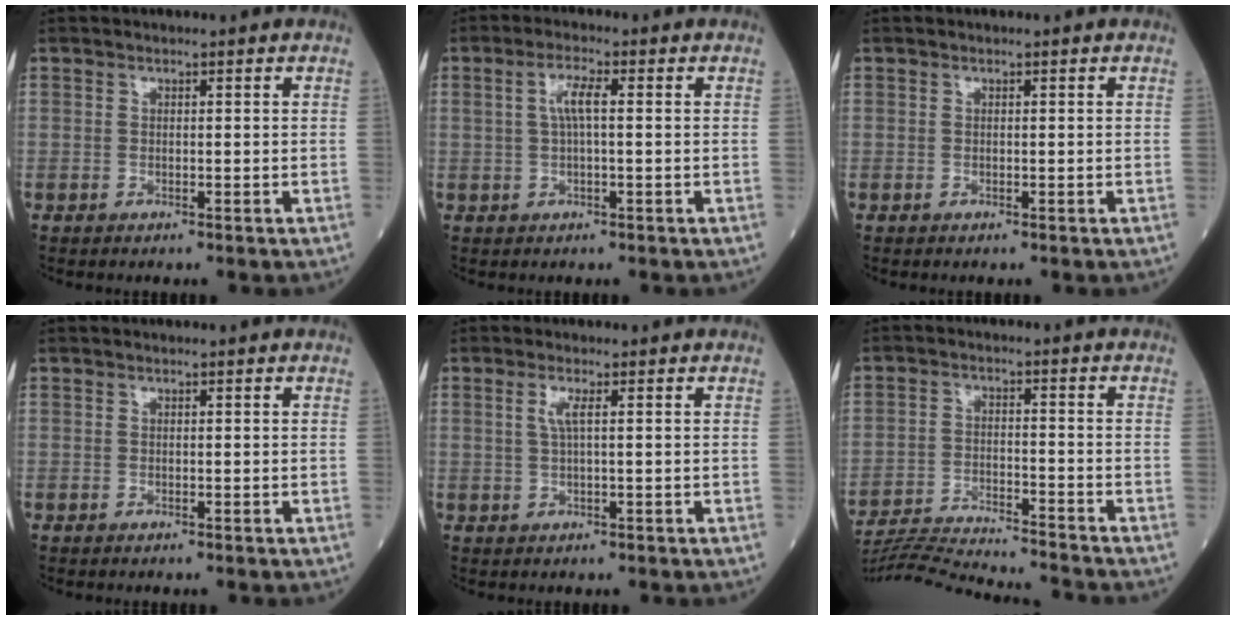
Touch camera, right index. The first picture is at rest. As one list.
[{"total": 3.7, "force": [0.6, 0.6, 3.6], "torque": [-0.074, 0.010, 0.012]}, {"total": 0.0}, {"total": 0.0}, {"total": 2.1, "force": [0.6, 0.0, 2.0], "torque": [-0.049, 0.003, 0.011]}, {"total": 16.0, "force": [-15.3, -1.0, 4.6], "torque": [-0.076, -0.020, -0.237]}]